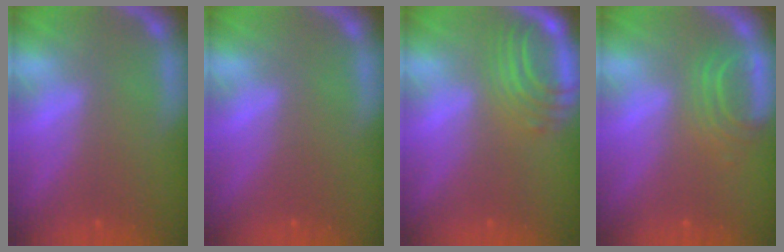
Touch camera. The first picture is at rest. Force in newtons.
{"total": 0.0}
{"total": 5.5}
{"total": 3.5}